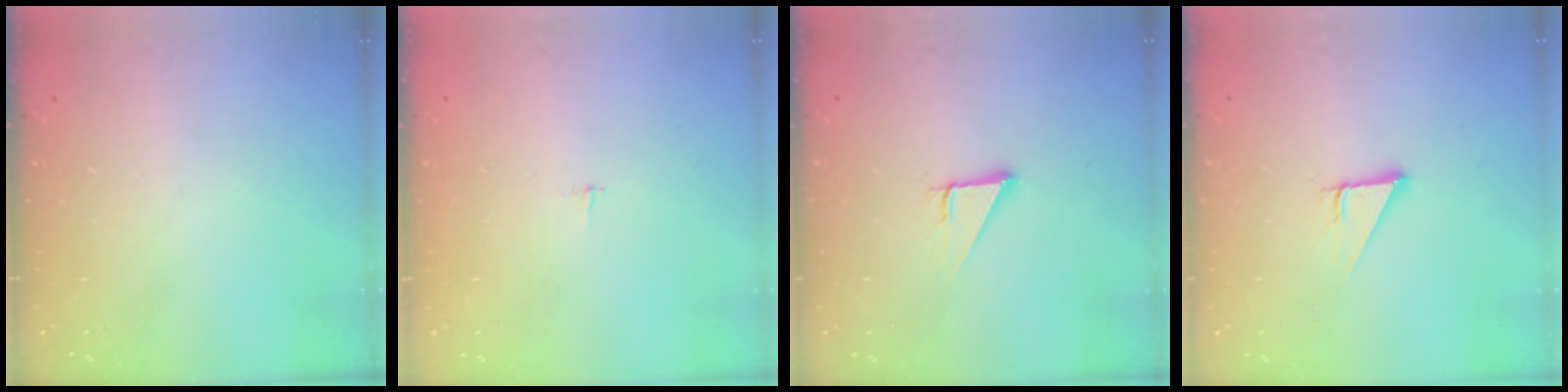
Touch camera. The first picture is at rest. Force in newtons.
{"total": 2.1, "press": 2.1, "slide": 0.2}
{"total": 3.0, "press": 3.0, "slide": 0.1}
{"total": 2.9, "press": 2.9, "slide": 0.1}